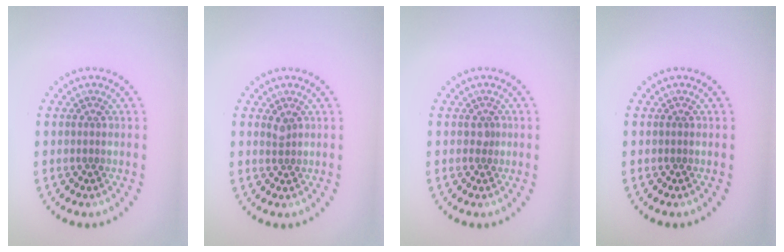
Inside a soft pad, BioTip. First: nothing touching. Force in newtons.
{"total": 0.8, "press": 0.5, "slide": 0.5}
{"total": 0.8, "press": 0.6, "slide": 0.5}
{"total": 0.0}